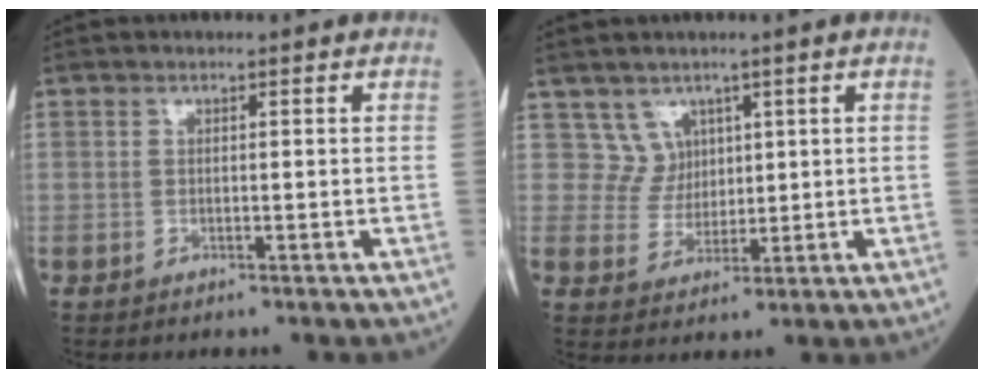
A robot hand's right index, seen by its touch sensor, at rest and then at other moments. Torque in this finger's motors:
{"motor_torque": [-0.16, 0.13, -0.05, -0.03]}